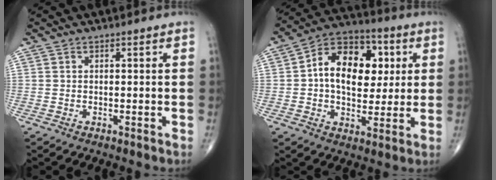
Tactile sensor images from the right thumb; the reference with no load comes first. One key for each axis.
{"total": 16.4, "fx": 2.6, "fy": 10.8, "fz": 12.0, "tx": -0.151, "ty": 0.014, "tz": 0.034}